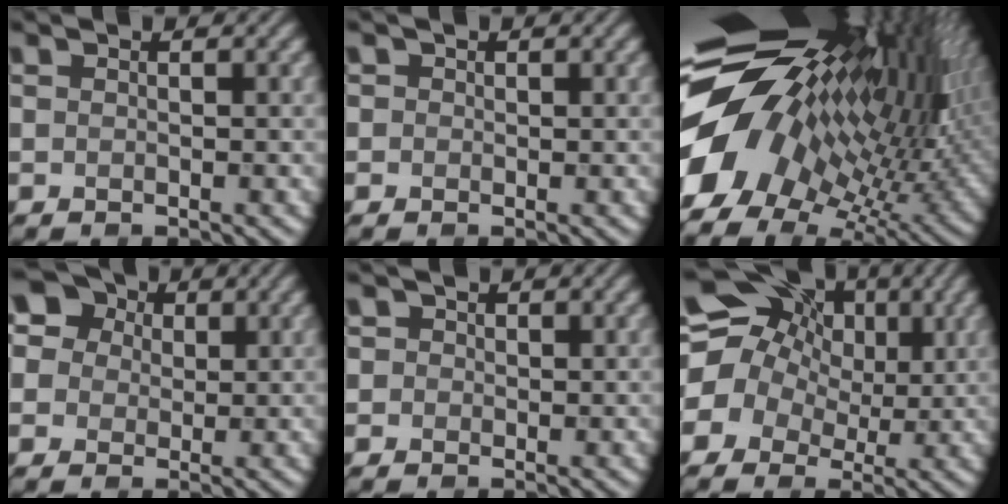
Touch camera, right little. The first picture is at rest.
{"total": 0.7, "force": [0.2, 0.6, 0.1], "torque": [0.001, -0.001, -0.003]}
{"total": 17.6, "force": [2.4, 9.7, 14.4], "torque": [-0.274, -0.007, 0.047]}
{"total": 8.7, "force": [3.9, 7.0, 3.5], "torque": [-0.079, 0.038, 0.044]}
{"total": 1.3, "force": [0.5, 1.2, 0.4], "torque": [-0.002, 0.004, 0.000]}
{"total": 15.7, "force": [5.1, 13.3, 6.8], "torque": [-0.139, 0.032, 0.064]}